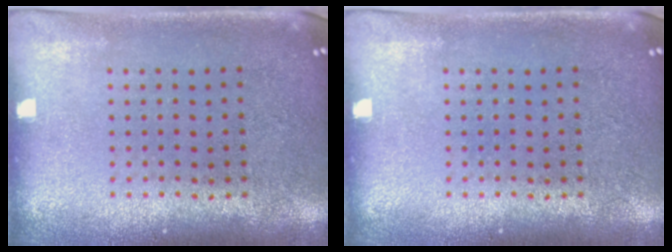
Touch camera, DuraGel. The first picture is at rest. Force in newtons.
{"total": 0.0}